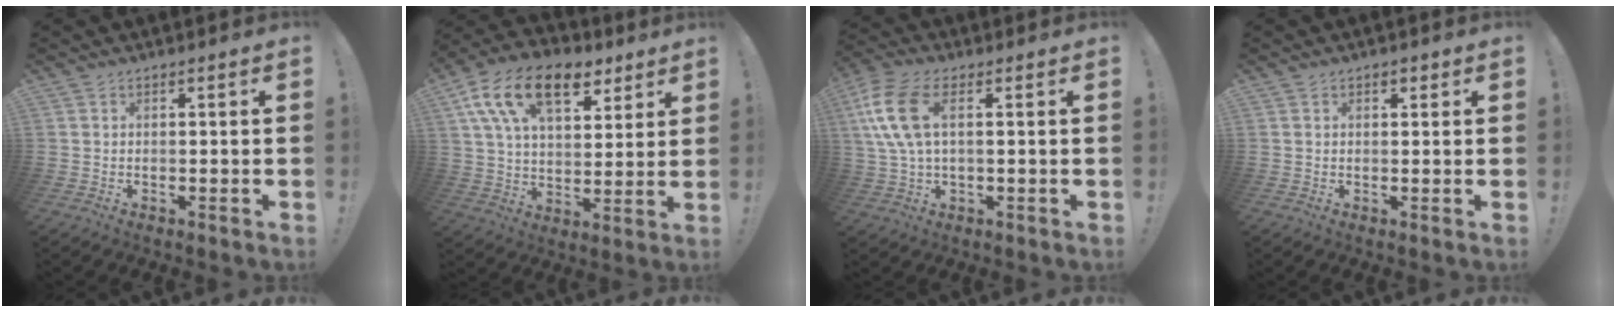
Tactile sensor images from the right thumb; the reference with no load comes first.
{"total": 19.6, "force": [10.0, 11.2, 12.7], "torque": [-0.215, -0.038, 0.179]}
{"total": 13.2, "force": [3.2, 6.7, 11.0], "torque": [-0.229, 0.006, 0.064]}
{"total": 1.2, "force": [0.7, 0.8, 0.5], "torque": [0.000, -0.002, 0.010]}